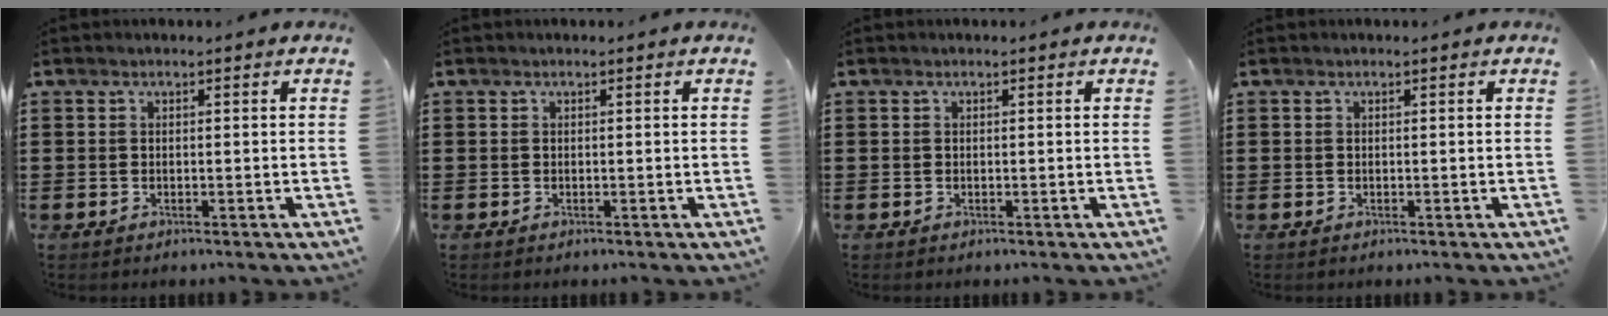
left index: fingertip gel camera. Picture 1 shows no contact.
{"total": 0.0}
{"total": 0.0}
{"total": 0.0}